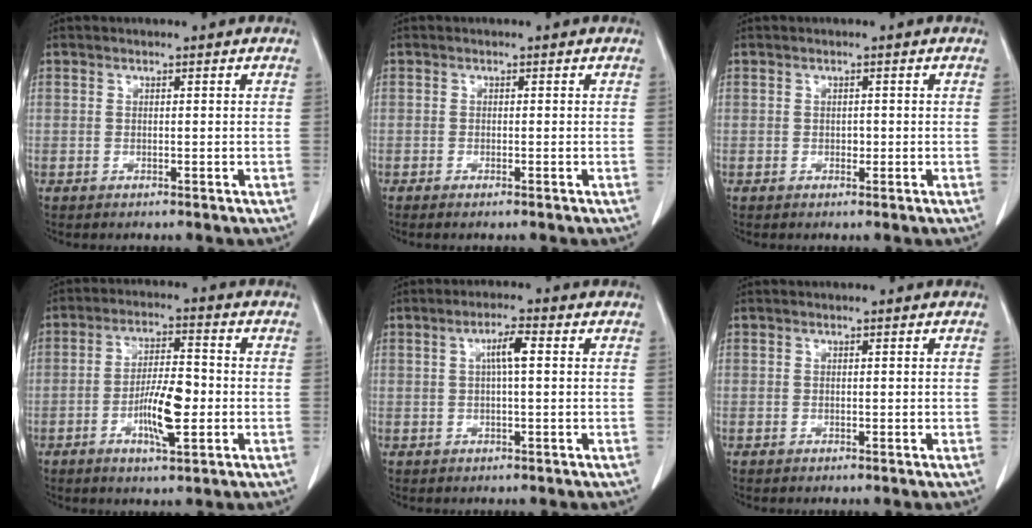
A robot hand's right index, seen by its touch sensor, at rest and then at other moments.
{"total": 0.8, "force": [-0.6, 0.0, 0.6], "torque": [-0.011, 0.000, -0.008]}
{"total": 0.8, "force": [-0.1, 0.6, 0.5], "torque": [-0.006, 0.003, -0.002]}
{"total": 8.4, "force": [-2.1, 2.0, 7.9], "torque": [-0.147, 0.003, -0.038]}
{"total": 3.6, "force": [0.8, 0.4, 3.5], "torque": [-0.062, 0.008, 0.011]}
{"total": 0.0}